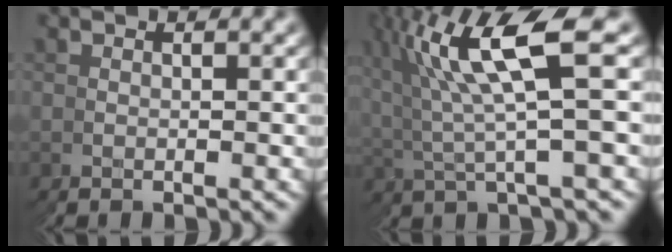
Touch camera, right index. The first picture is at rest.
{"total": 7.4, "force": [2.3, 3.2, 6.2], "torque": [-0.122, 0.007, 0.039]}